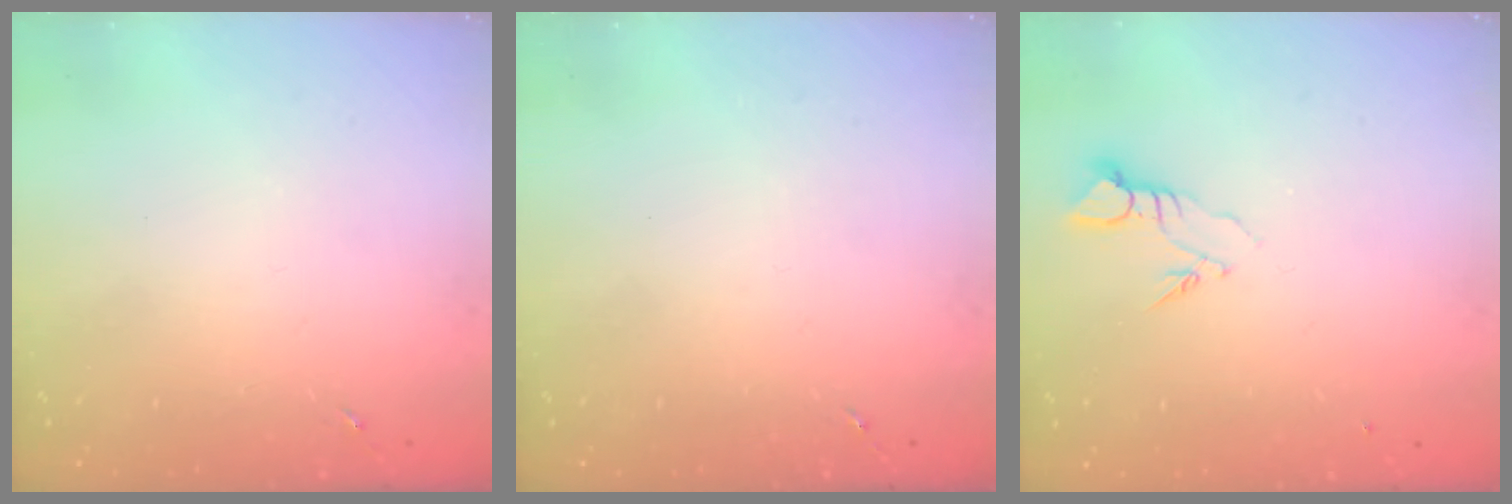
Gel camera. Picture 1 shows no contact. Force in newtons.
{"total": 0.0}
{"total": 3.7, "press": 3.6, "slide": 0.4}